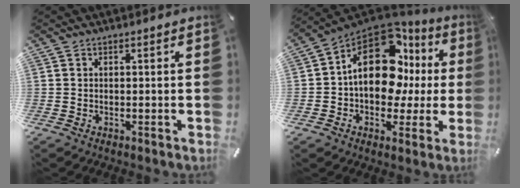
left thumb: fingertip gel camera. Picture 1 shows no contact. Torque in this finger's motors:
{"motor_torque": [2.48, 2.53, 0.64, 0.04, 0.57]}